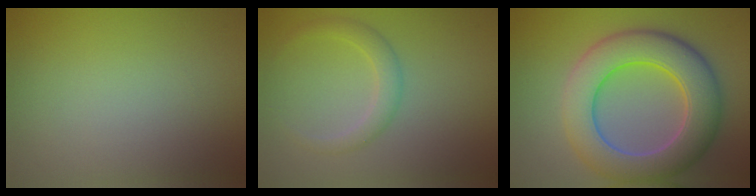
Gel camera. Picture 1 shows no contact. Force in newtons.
{"total": 2.0, "press": 2.0, "slide": 0.1}
{"total": 8.9, "press": 8.9, "slide": 0.3}